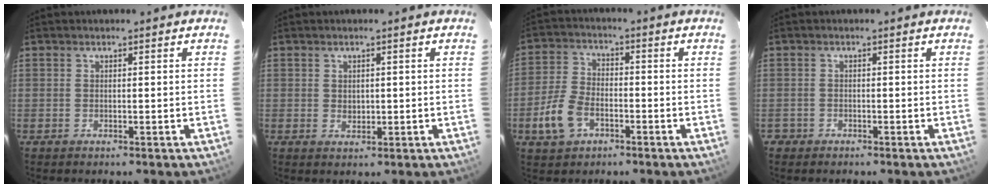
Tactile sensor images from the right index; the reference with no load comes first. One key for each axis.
{"total": 1.7, "fx": 0.3, "fy": 1.4, "fz": 0.9, "tx": -0.011, "ty": 0.001, "tz": 0.008}
{"total": 8.2, "fx": -3.7, "fy": 5.1, "fz": 5.3, "tx": -0.125, "ty": 0.006, "tz": -0.067}
{"total": 1.6, "fx": -0.9, "fy": 1.3, "fz": 0.0, "tx": -0.005, "ty": 0.006, "tz": -0.015}